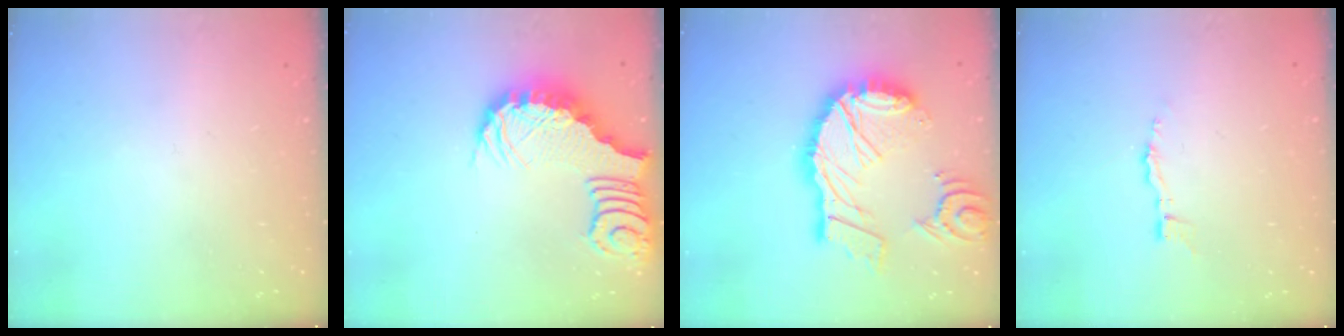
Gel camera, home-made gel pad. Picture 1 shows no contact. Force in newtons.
{"total": 3.0, "press": 2.9, "slide": 0.7}
{"total": 26.5, "press": 26.3, "slide": 3.2}
{"total": 3.0, "press": 3.0, "slide": 0.3}